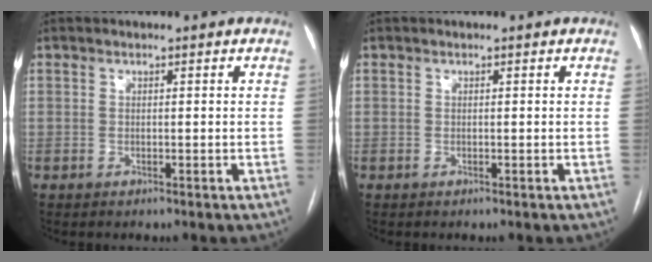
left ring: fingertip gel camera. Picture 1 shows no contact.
{"total": 0.0}